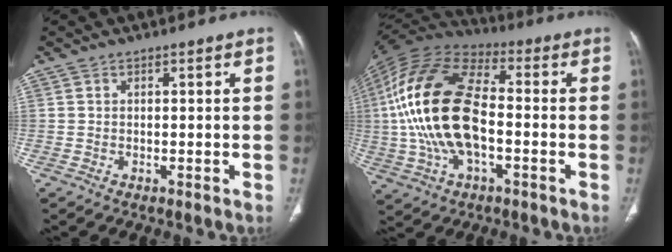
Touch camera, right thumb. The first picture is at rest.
{"total": 22.1, "force": [-1.4, 11.7, 18.8], "torque": [-0.385, 0.021, -0.027]}